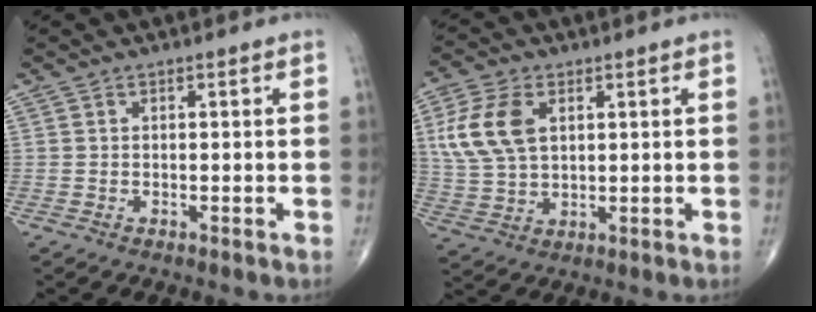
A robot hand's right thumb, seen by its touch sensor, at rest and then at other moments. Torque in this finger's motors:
{"motor_torque": [-0.62, 0.83, 0.90, 0.38, 0.14]}